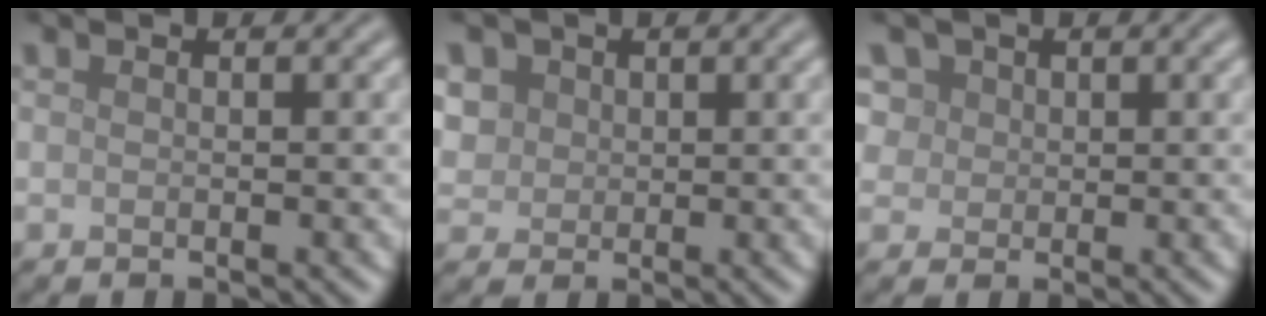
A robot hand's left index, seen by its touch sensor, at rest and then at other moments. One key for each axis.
{"total": 4.2, "fx": 1.6, "fy": 3.5, "fz": 1.6, "tx": -0.046, "ty": 0.013, "tz": 0.025}
{"total": 5.2, "fx": 2.7, "fy": 3.9, "fz": 2.1, "tx": -0.046, "ty": 0.012, "tz": 0.034}